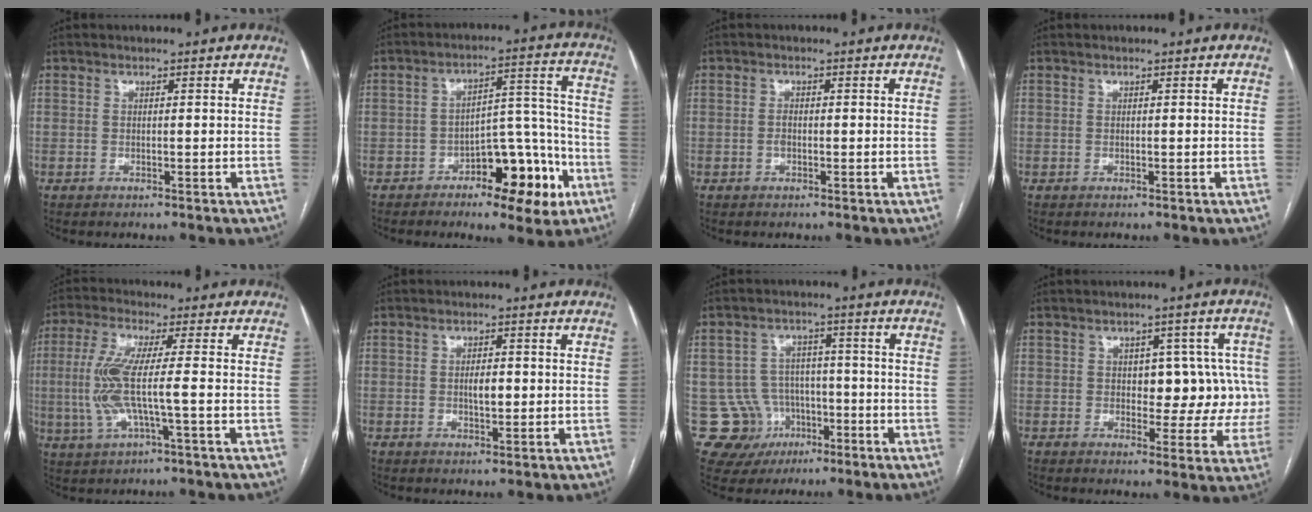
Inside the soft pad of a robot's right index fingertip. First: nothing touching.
{"total": 11.7, "force": [-6.1, 4.8, 8.8], "torque": [-0.107, 0.030, -0.083]}
{"total": 1.1, "force": [-0.3, 0.5, 0.9], "torque": [-0.018, 0.002, -0.006]}
{"total": 0.0}
{"total": 9.1, "force": [-1.1, 0.9, 9.0], "torque": [-0.201, 0.005, -0.024]}
{"total": 2.6, "force": [-0.1, 1.1, 2.4], "torque": [-0.040, 0.002, 0.000]}
{"total": 10.4, "force": [-3.8, 9.6, 1.2], "torque": [-0.030, 0.029, -0.043]}
{"total": 9.0, "force": [0.4, 5.4, 7.2], "torque": [-0.061, 0.028, 0.012]}